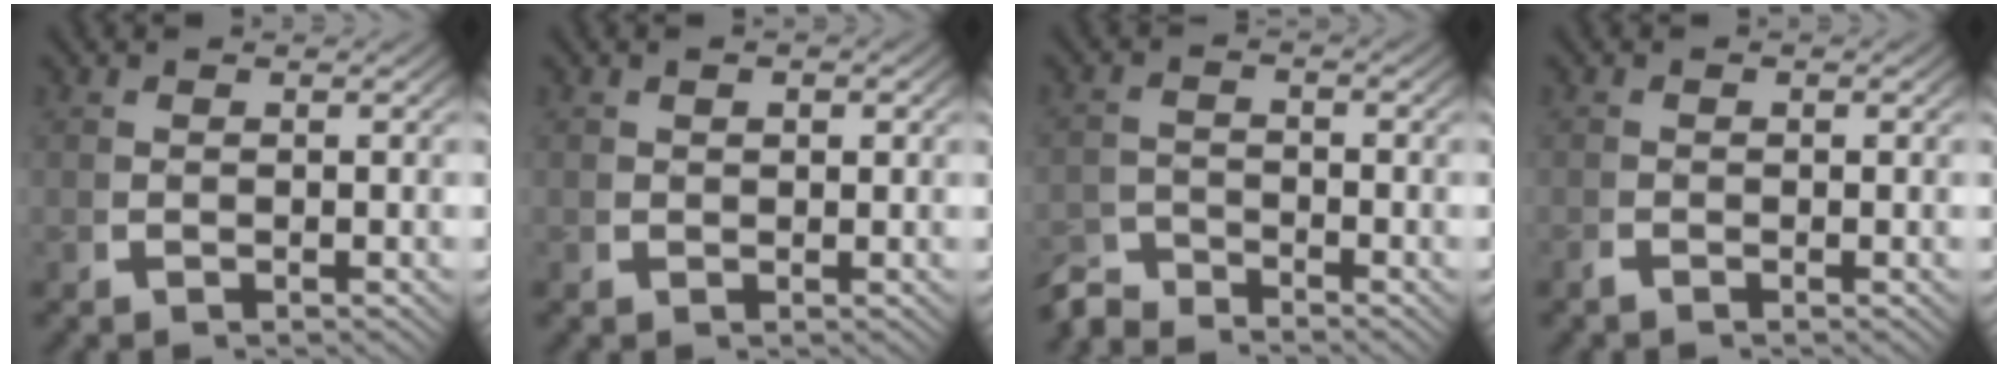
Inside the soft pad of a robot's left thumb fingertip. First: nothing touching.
{"total": 1.1, "force": [0.5, 0.8, 0.6], "torque": [-0.010, -0.004, 0.011]}
{"total": 3.3, "force": [-3.2, 0.5, 0.2], "torque": [0.011, -0.011, -0.067]}
{"total": 0.6, "force": [-0.5, 0.3, 0.1], "torque": [0.001, -0.002, -0.014]}